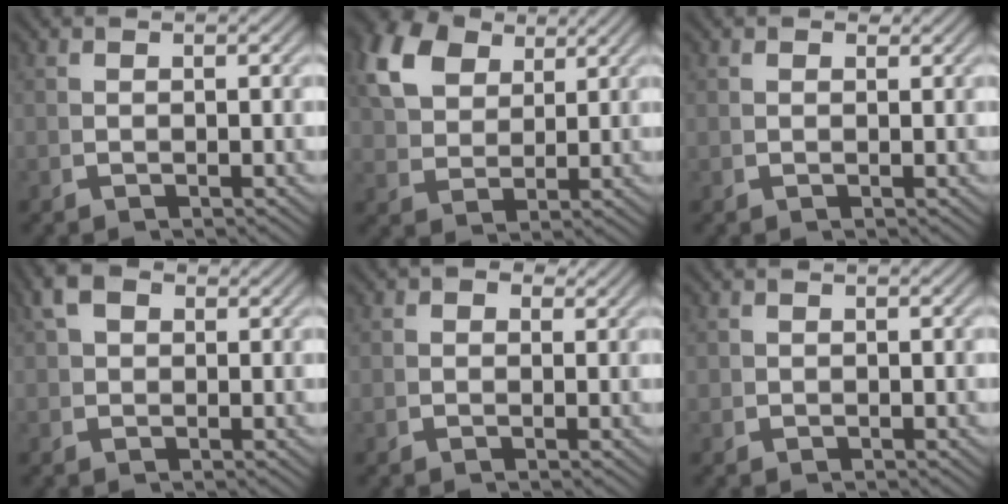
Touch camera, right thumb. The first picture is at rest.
{"total": 7.3, "force": [4.0, 4.5, 4.1], "torque": [-0.091, -0.005, 0.081]}
{"total": 1.0, "force": [0.9, 0.3, 0.2], "torque": [0.001, 0.000, 0.015]}
{"total": 3.0, "force": [1.7, 1.8, 1.7], "torque": [-0.035, 0.000, 0.031]}
{"total": 2.1, "force": [1.1, 1.6, 0.9], "torque": [-0.016, -0.003, 0.016]}
{"total": 0.5, "force": [0.3, 0.4, 0.0], "torque": [-0.002, -0.006, 0.008]}